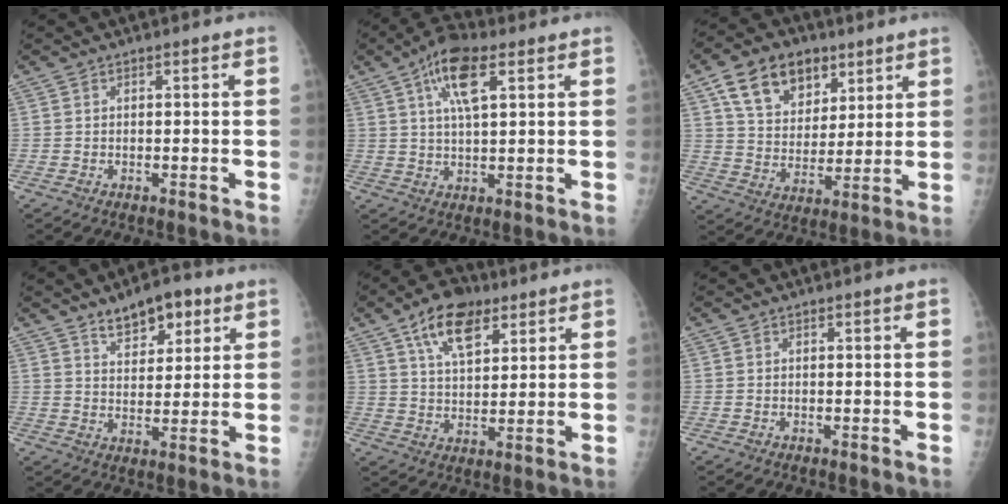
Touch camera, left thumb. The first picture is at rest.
{"total": 9.9, "force": [4.3, 3.7, 8.0], "torque": [-0.143, 0.001, 0.075]}
{"total": 14.5, "force": [7.8, 9.8, 7.4], "torque": [-0.090, -0.027, 0.139]}
{"total": 8.7, "force": [5.5, 4.4, 5.2], "torque": [-0.048, -0.029, 0.085]}
{"total": 12.8, "force": [7.1, 6.5, 8.4], "torque": [-0.119, -0.023, 0.125]}
{"total": 0.0}